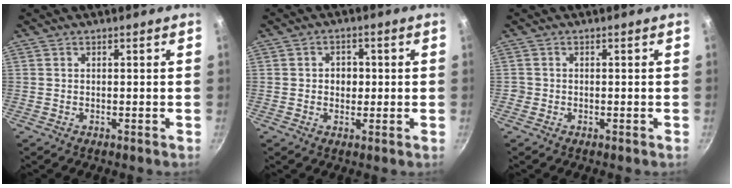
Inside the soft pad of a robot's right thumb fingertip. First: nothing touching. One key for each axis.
{"total": 3.8, "fx": 0.1, "fy": 3.2, "fz": 2.1, "tx": -0.010, "ty": 0.003, "tz": -0.002}
{"total": 1.0, "fx": -0.3, "fy": 0.9, "fz": 0.1, "tx": 0.000, "ty": 0.001, "tz": -0.007}